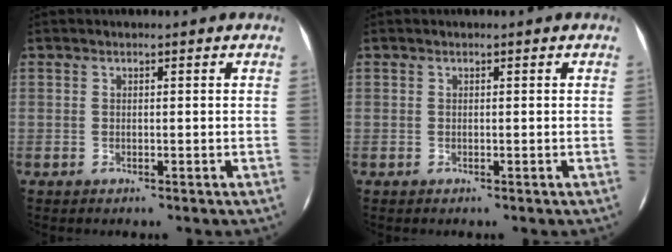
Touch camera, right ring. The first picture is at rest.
{"total": 0.0}